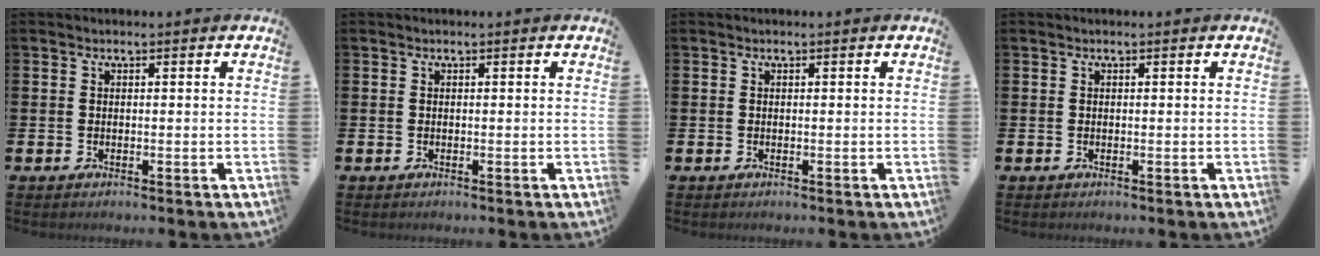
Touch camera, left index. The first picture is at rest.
{"total": 0.0}
{"total": 0.0}
{"total": 0.0}